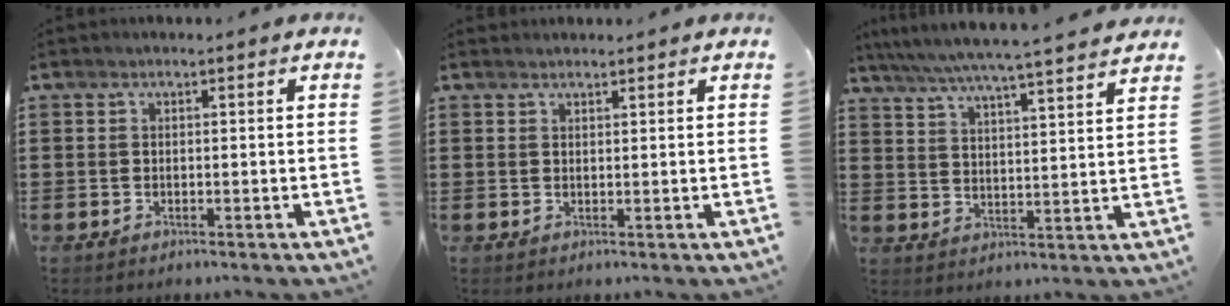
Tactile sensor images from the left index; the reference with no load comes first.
{"total": 1.1, "force": [1.1, 0.2, 0.1], "torque": [-0.003, 0.001, 0.021]}
{"total": 5.5, "force": [4.9, -0.8, 2.3], "torque": [-0.065, -0.037, 0.078]}